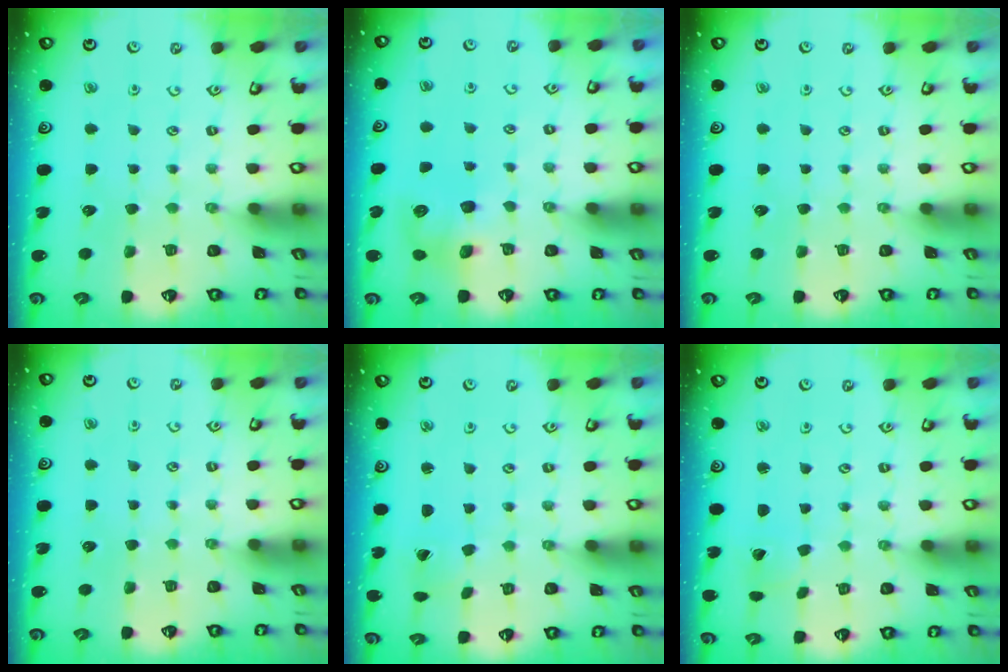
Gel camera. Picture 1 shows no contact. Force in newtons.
{"total": 7.4, "press": 7.4, "slide": 0.3}
{"total": 0.0}
{"total": 0.0}
{"total": 0.8, "press": 0.8, "slide": 0.0}
{"total": 2.4, "press": 2.4, "slide": 0.1}